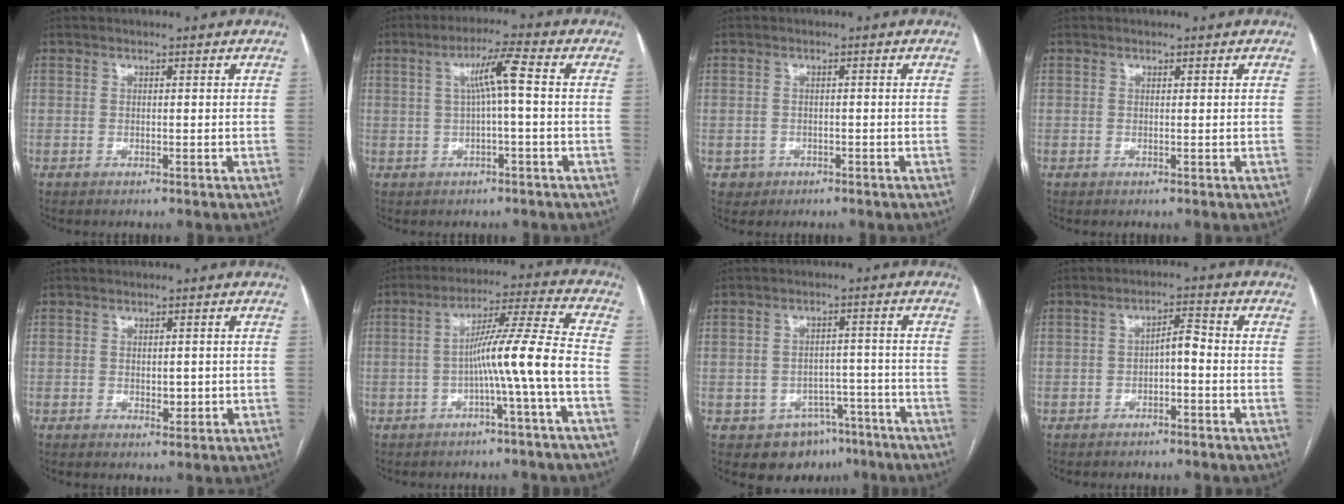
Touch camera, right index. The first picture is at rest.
{"total": 5.5, "force": [0.6, -0.2, 5.5], "torque": [-0.097, 0.015, 0.013]}
{"total": 2.2, "force": [-0.9, 2.0, -0.1], "torque": [0.006, 0.010, -0.012]}
{"total": 0.0}
{"total": 2.2, "force": [0.0, 1.3, 1.8], "torque": [-0.025, -0.004, 0.006]}
{"total": 10.0, "force": [-2.9, -1.7, 9.4], "torque": [-0.153, 0.022, -0.047]}
{"total": 7.6, "force": [-4.5, 5.9, 1.6], "torque": [-0.004, 0.025, -0.052]}
{"total": 3.2, "force": [-1.0, 1.0, 2.9], "torque": [-0.046, 0.015, -0.015]}